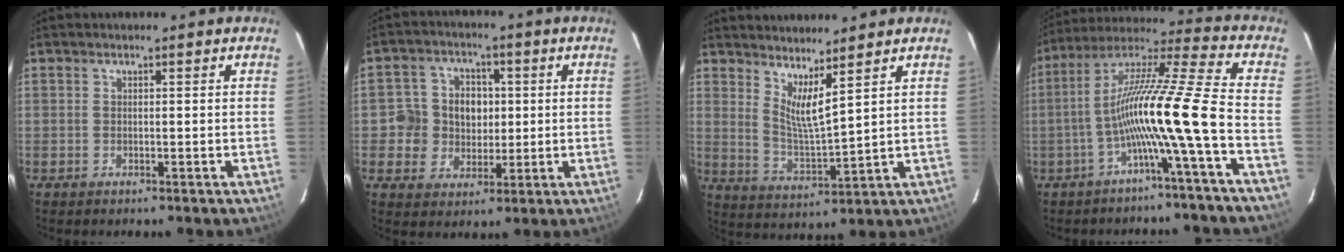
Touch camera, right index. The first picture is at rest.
{"total": 8.5, "force": [0.3, 8.1, 2.5], "torque": [-0.059, 0.013, 0.002]}
{"total": 6.9, "force": [4.9, 0.3, 4.8], "torque": [-0.081, -0.017, 0.089]}
{"total": 14.7, "force": [-5.5, -1.6, 13.6], "torque": [-0.235, 0.001, -0.104]}